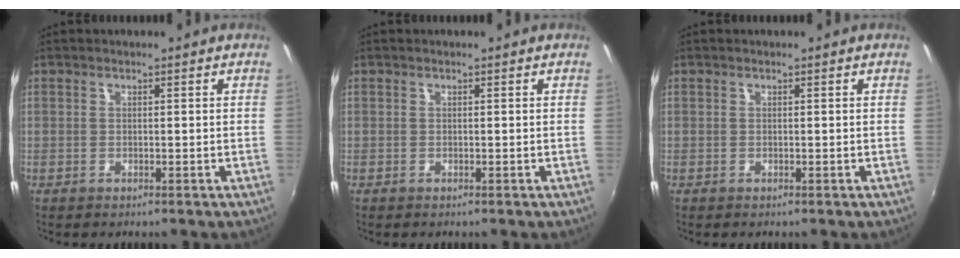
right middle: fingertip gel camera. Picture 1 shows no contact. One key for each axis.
{"total": 0.0}
{"total": 0.0}